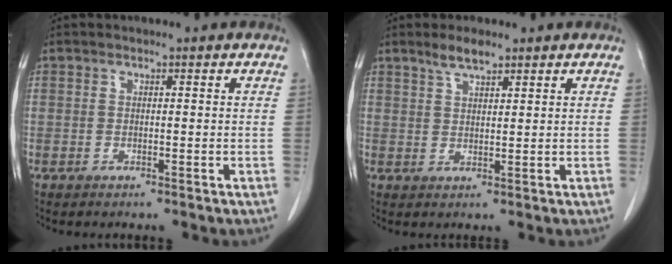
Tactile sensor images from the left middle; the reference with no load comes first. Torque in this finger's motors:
{"motor_torque": [0.40, -0.37, 0.00, 0.02]}